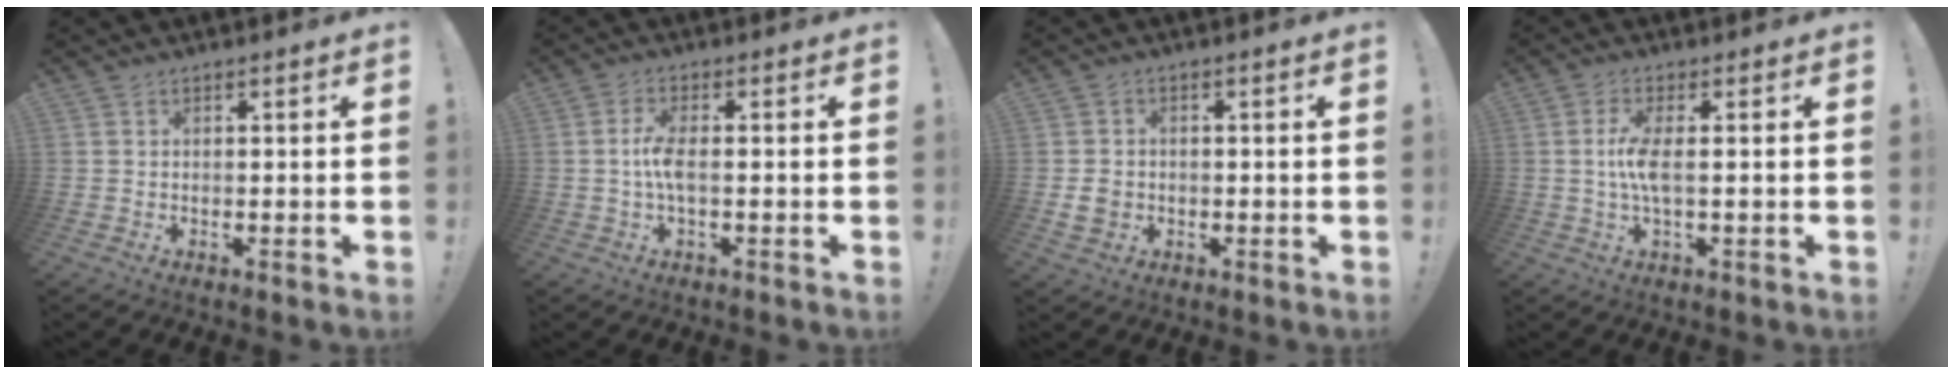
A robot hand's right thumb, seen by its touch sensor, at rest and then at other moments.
{"total": 5.4, "force": [-0.5, 1.7, 5.1], "torque": [-0.108, 0.000, -0.011]}
{"total": 4.4, "force": [-0.5, 3.7, 2.3], "torque": [-0.038, 0.000, -0.010]}
{"total": 6.3, "force": [0.0, 1.6, 6.1], "torque": [-0.126, -0.008, -0.007]}